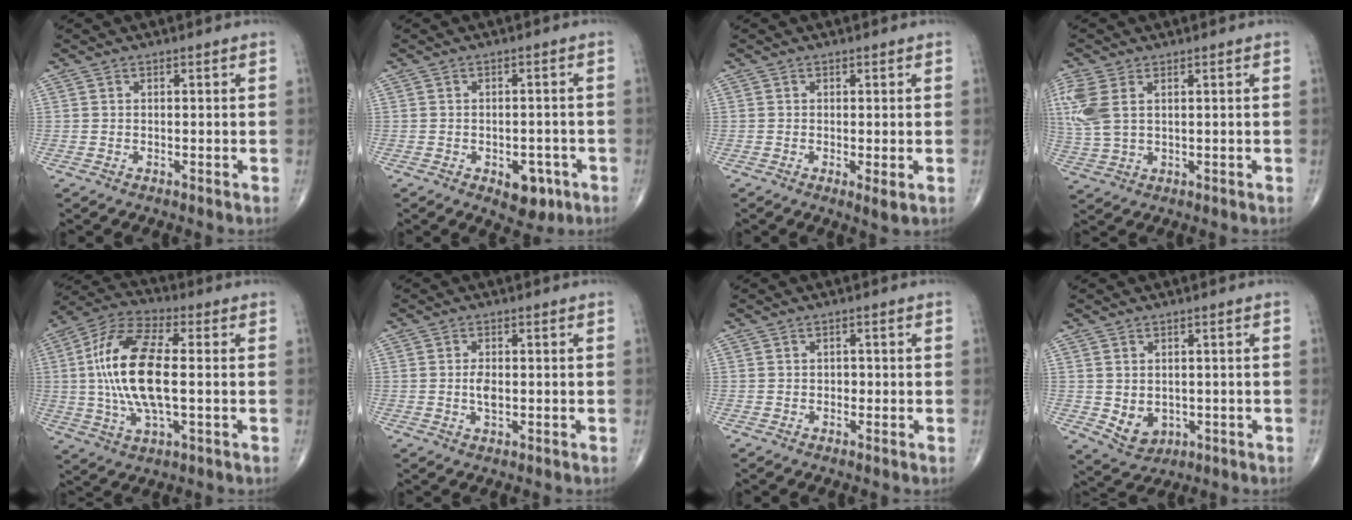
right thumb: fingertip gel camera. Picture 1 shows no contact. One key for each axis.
{"total": 5.8, "fx": -2.6, "fy": 3.4, "fz": 3.9, "tx": -0.029, "ty": 0.011, "tz": -0.026}
{"total": 2.1, "fx": -0.4, "fy": 0.5, "fz": 2.0, "tx": -0.039, "ty": -0.010, "tz": -0.007}
{"total": 8.0, "fx": 2.4, "fy": 4.5, "fz": 6.2, "tx": -0.174, "ty": 0.004, "tz": 0.059}
{"total": 17.5, "fx": 0.3, "fy": 7.0, "fz": 16.1, "tx": -0.335, "ty": 0.016, "tz": 0.003}
{"total": 2.5, "fx": -0.2, "fy": 1.2, "fz": 2.2, "tx": -0.042, "ty": -0.002, "tz": -0.003}
{"total": 1.1, "fx": -0.2, "fy": 0.8, "fz": 0.6, "tx": -0.002, "ty": 0.003, "tz": -0.005}
{"total": 5.3, "fx": -0.5, "fy": 4.2, "fz": 3.3, "tx": -0.040, "ty": -0.007, "tz": 0.010}